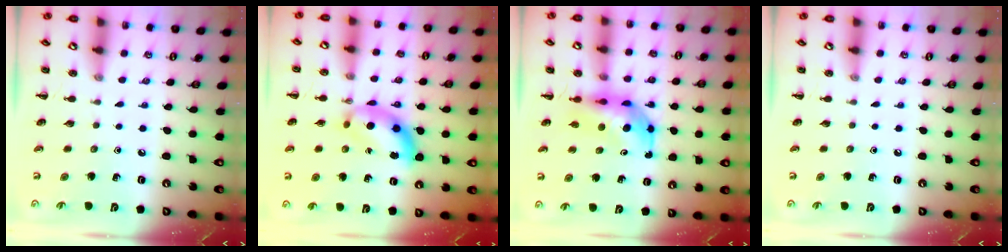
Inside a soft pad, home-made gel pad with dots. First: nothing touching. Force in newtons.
{"total": 10.7, "press": 10.7, "slide": 0.5}
{"total": 6.7, "press": 6.5, "slide": 1.6}
{"total": 0.0}